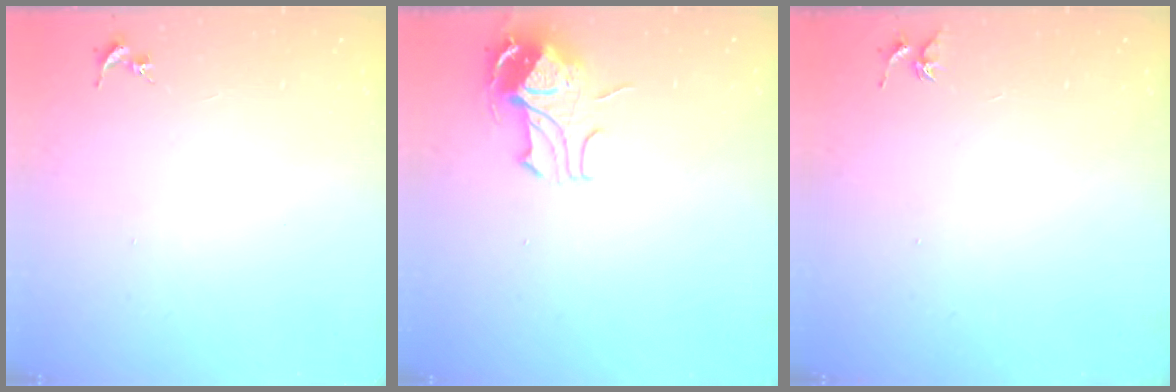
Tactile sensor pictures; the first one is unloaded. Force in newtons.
{"total": 9.6, "press": 9.6, "slide": 1.1}
{"total": 3.7, "press": 3.7, "slide": 0.4}